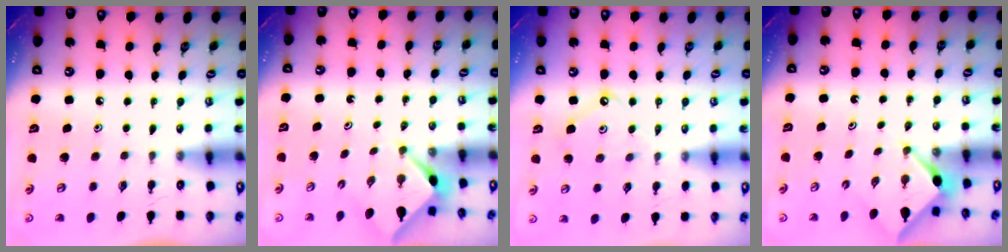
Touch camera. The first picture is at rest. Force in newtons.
{"total": 2.3, "press": 2.3, "slide": 0.1}
{"total": 6.7, "press": 6.6, "slide": 0.8}
{"total": 2.9, "press": 2.9, "slide": 0.4}